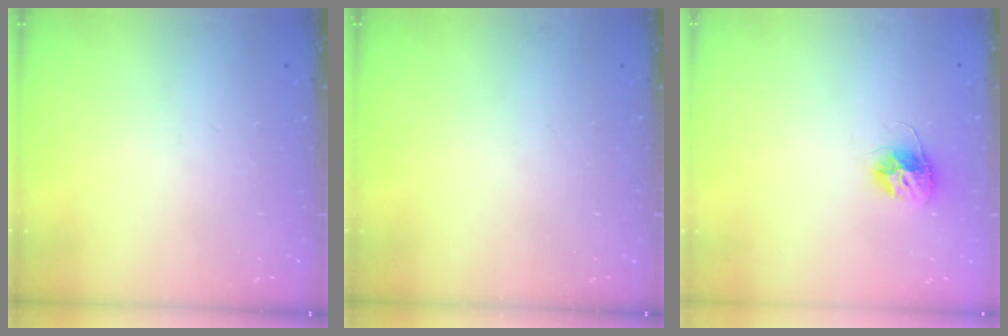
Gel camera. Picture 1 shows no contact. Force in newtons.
{"total": 0.0}
{"total": 10.1, "press": 10.1, "slide": 0.7}